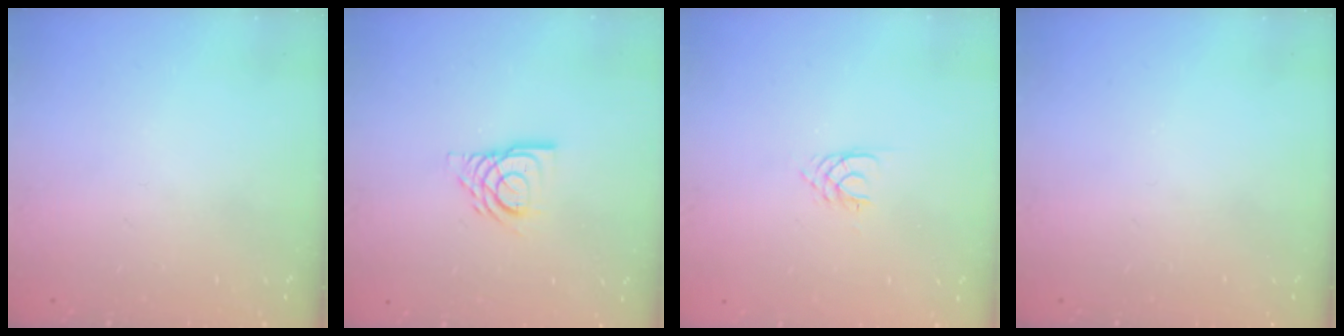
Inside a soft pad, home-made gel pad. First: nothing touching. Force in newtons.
{"total": 9.8, "press": 9.7, "slide": 1.2}
{"total": 1.7, "press": 1.7, "slide": 0.2}
{"total": 0.0}